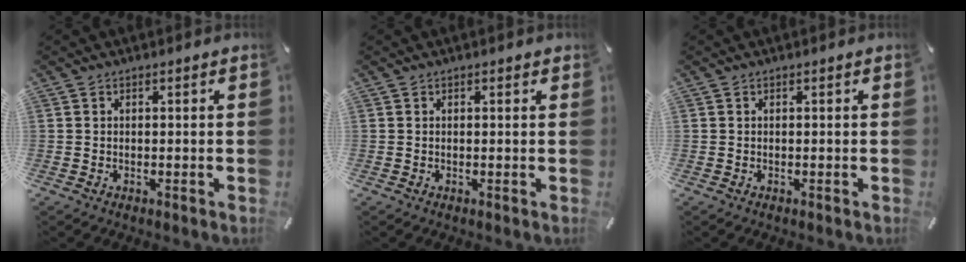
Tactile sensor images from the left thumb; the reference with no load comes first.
{"total": 0.0}
{"total": 0.0}